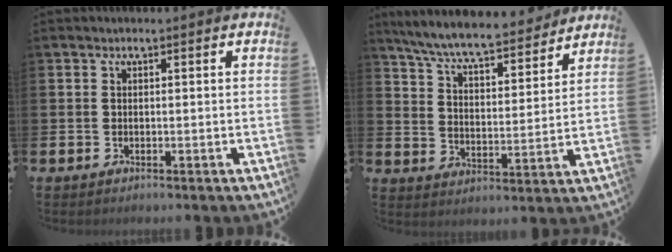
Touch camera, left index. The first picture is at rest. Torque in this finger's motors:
{"motor_torque": [1.10, -1.04, 0.68, 0.21]}